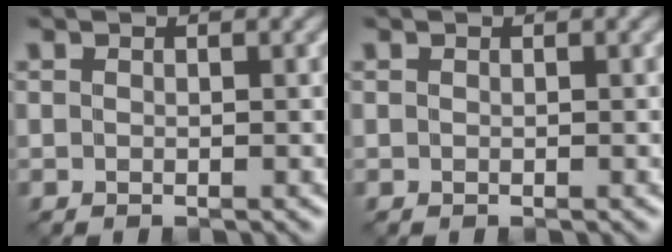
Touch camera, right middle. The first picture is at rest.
{"total": 0.0}